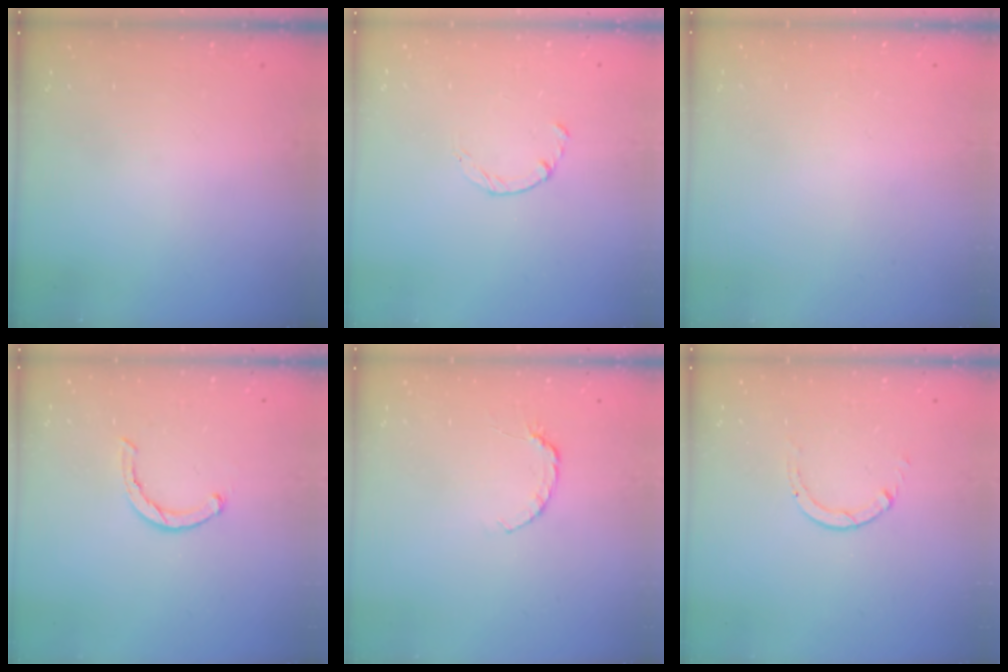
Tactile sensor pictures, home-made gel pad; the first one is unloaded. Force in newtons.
{"total": 1.8, "press": 1.7, "slide": 0.3}
{"total": 2.6, "press": 2.6, "slide": 0.2}
{"total": 2.3, "press": 2.2, "slide": 0.5}
{"total": 3.3, "press": 3.3, "slide": 0.3}
{"total": 0.9, "press": 0.9, "slide": 0.1}